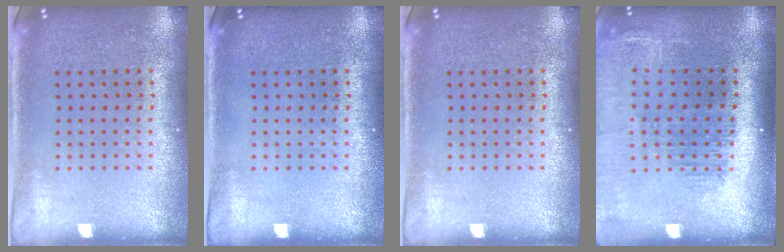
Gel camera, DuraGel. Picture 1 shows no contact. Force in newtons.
{"total": 0.0}
{"total": 0.0}
{"total": 1.6, "press": 1.5, "slide": 0.6}